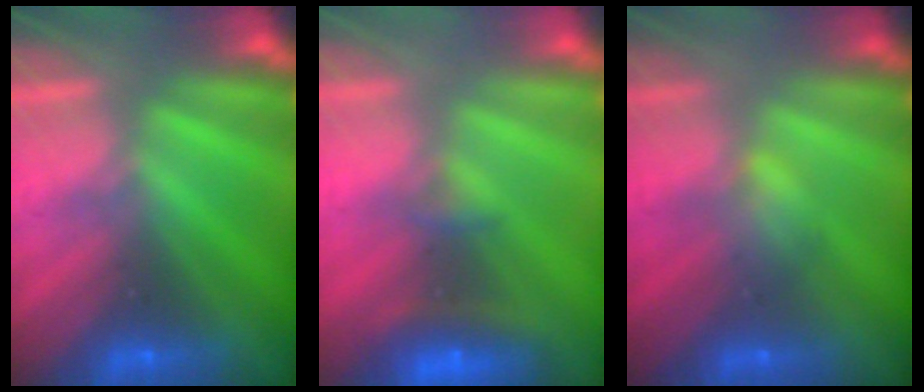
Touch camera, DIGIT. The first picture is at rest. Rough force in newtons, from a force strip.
{"total": 5.9}
{"total": 2.7}